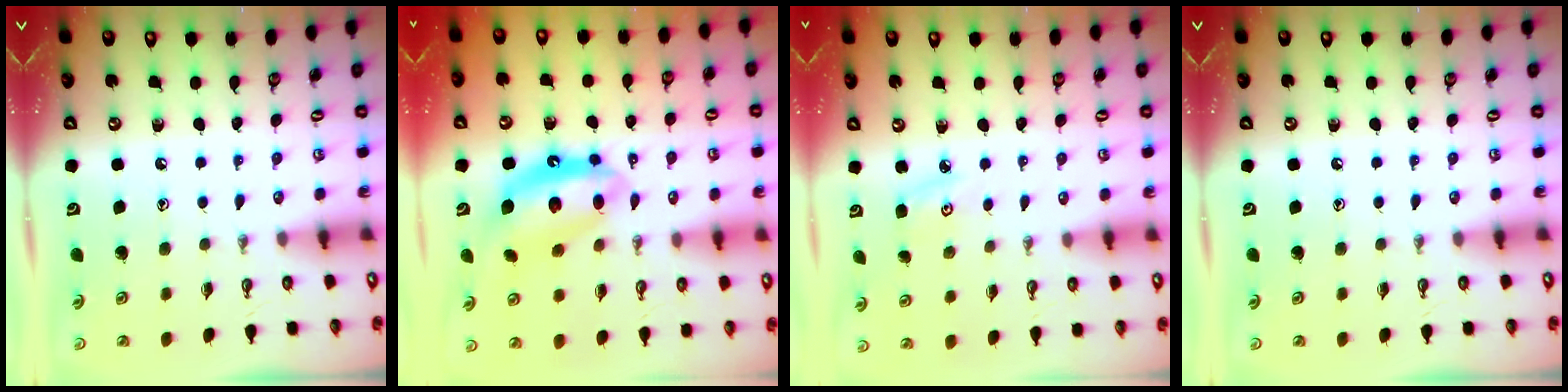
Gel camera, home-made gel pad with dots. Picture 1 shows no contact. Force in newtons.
{"total": 12.0, "press": 12.0, "slide": 0.9}
{"total": 3.6, "press": 3.6, "slide": 0.5}
{"total": 0.0}